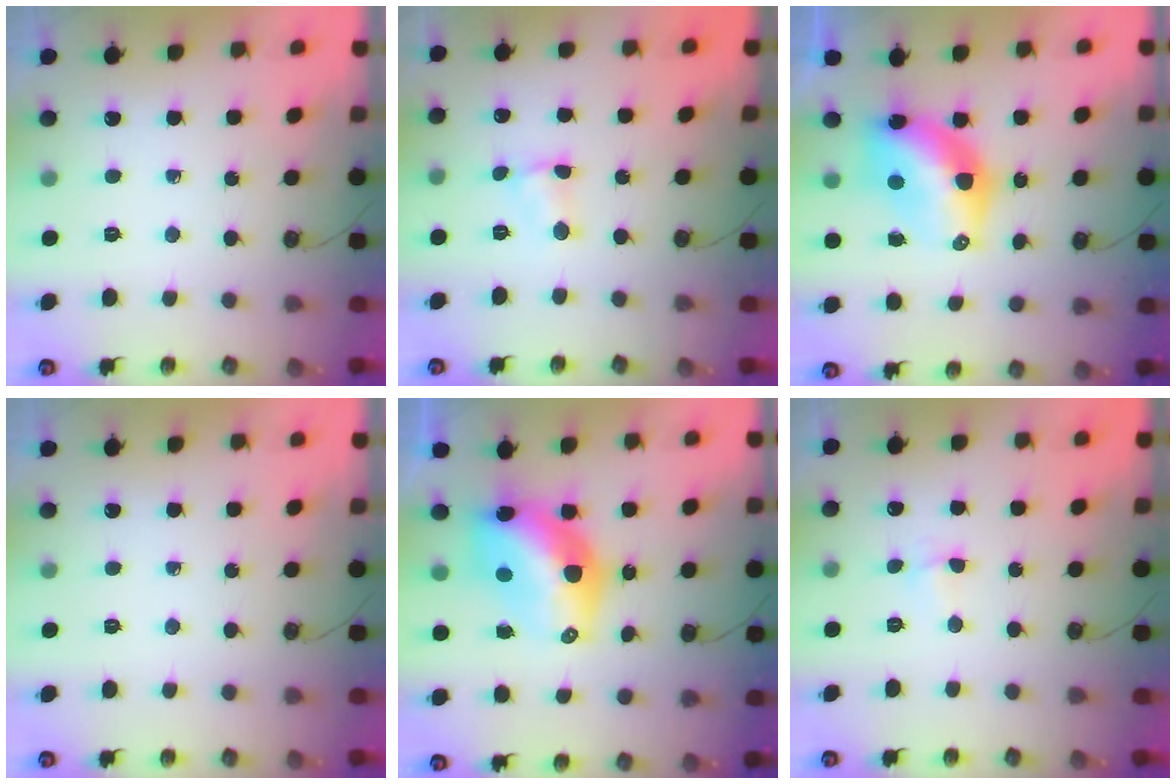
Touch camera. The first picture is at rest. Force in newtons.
{"total": 3.7, "press": 3.7, "slide": 0.5}
{"total": 10.5, "press": 10.4, "slide": 0.5}
{"total": 0.0}
{"total": 12.9, "press": 12.8, "slide": 1.0}
{"total": 2.1, "press": 2.1, "slide": 0.5}